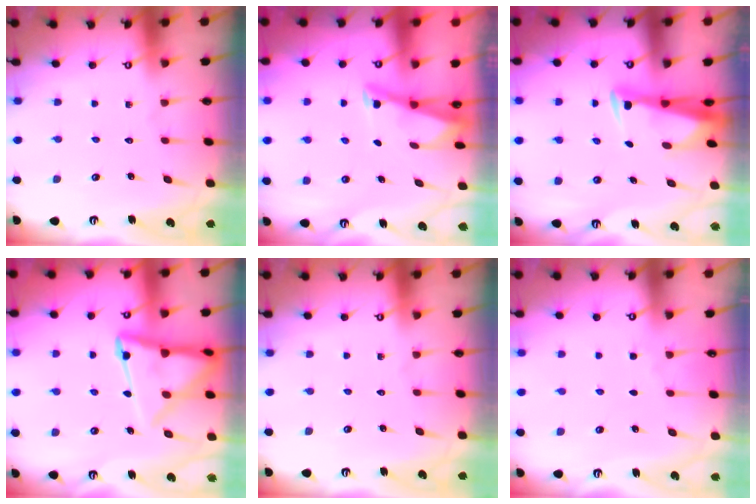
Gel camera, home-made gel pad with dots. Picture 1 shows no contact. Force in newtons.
{"total": 2.9, "press": 2.9, "slide": 0.3}
{"total": 3.5, "press": 3.4, "slide": 1.1}
{"total": 14.6, "press": 14.5, "slide": 1.4}
{"total": 0.0}
{"total": 1.2, "press": 1.2, "slide": 0.3}